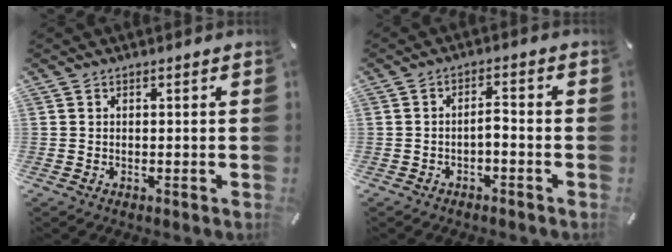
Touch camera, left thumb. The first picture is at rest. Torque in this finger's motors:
{"motor_torque": [-0.34, 0.16, 0.09, 0.11, 0.02]}